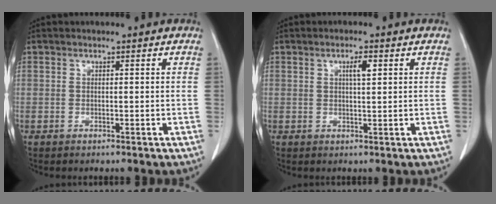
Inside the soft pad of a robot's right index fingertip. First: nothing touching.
{"total": 2.4, "force": [0.9, 0.4, 2.2], "torque": [-0.039, 0.000, 0.015]}